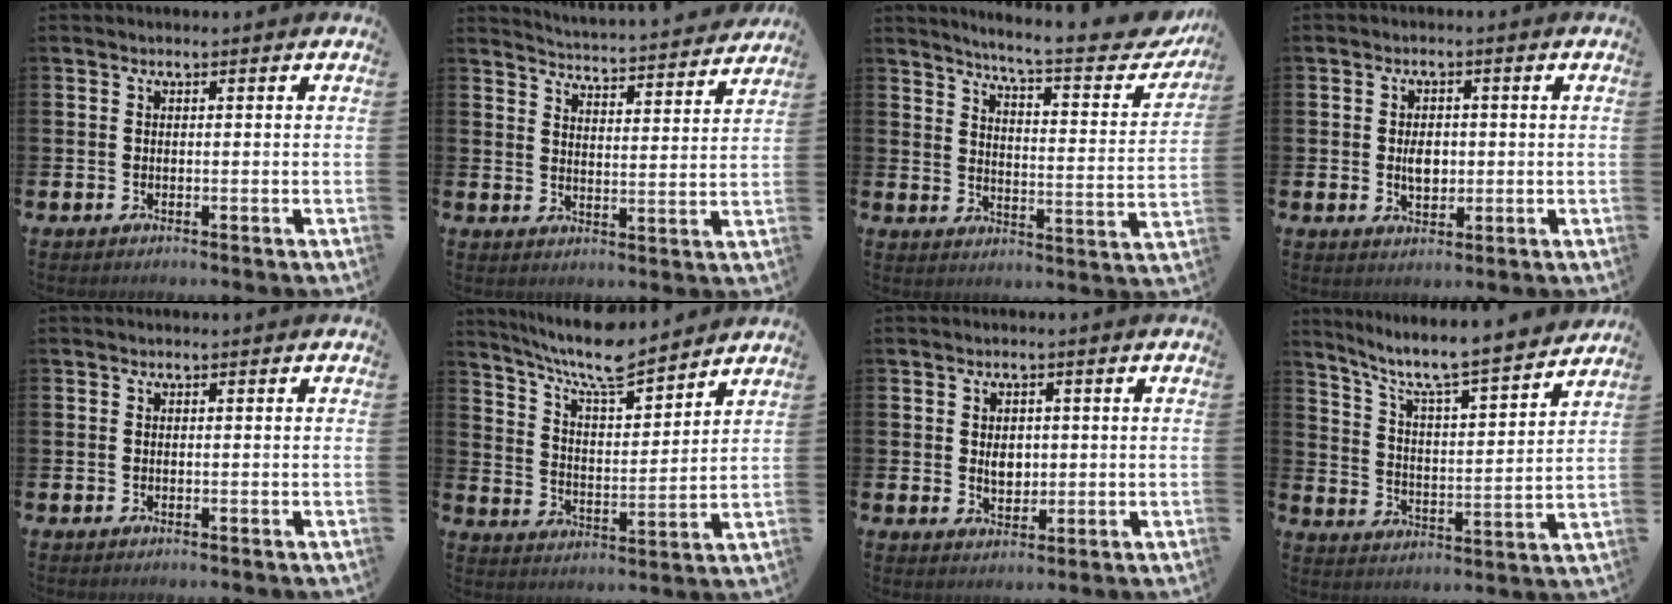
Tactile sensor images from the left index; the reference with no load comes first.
{"total": 4.7, "force": [4.7, -0.1, 0.3], "torque": [-0.022, -0.043, 0.080]}
{"total": 7.0, "force": [6.2, 0.6, 3.3], "torque": [-0.068, -0.050, 0.094]}
{"total": 3.2, "force": [0.1, 2.1, 2.4], "torque": [-0.030, 0.001, -0.004]}
{"total": 0.0}
{"total": 8.9, "force": [8.3, 1.3, 3.1], "torque": [-0.086, -0.051, 0.148]}
{"total": 2.9, "force": [0.4, 2.1, 1.9], "torque": [-0.025, 0.003, 0.001]}
{"total": 8.0, "force": [7.2, 0.6, 3.5], "torque": [-0.093, -0.057, 0.117]}